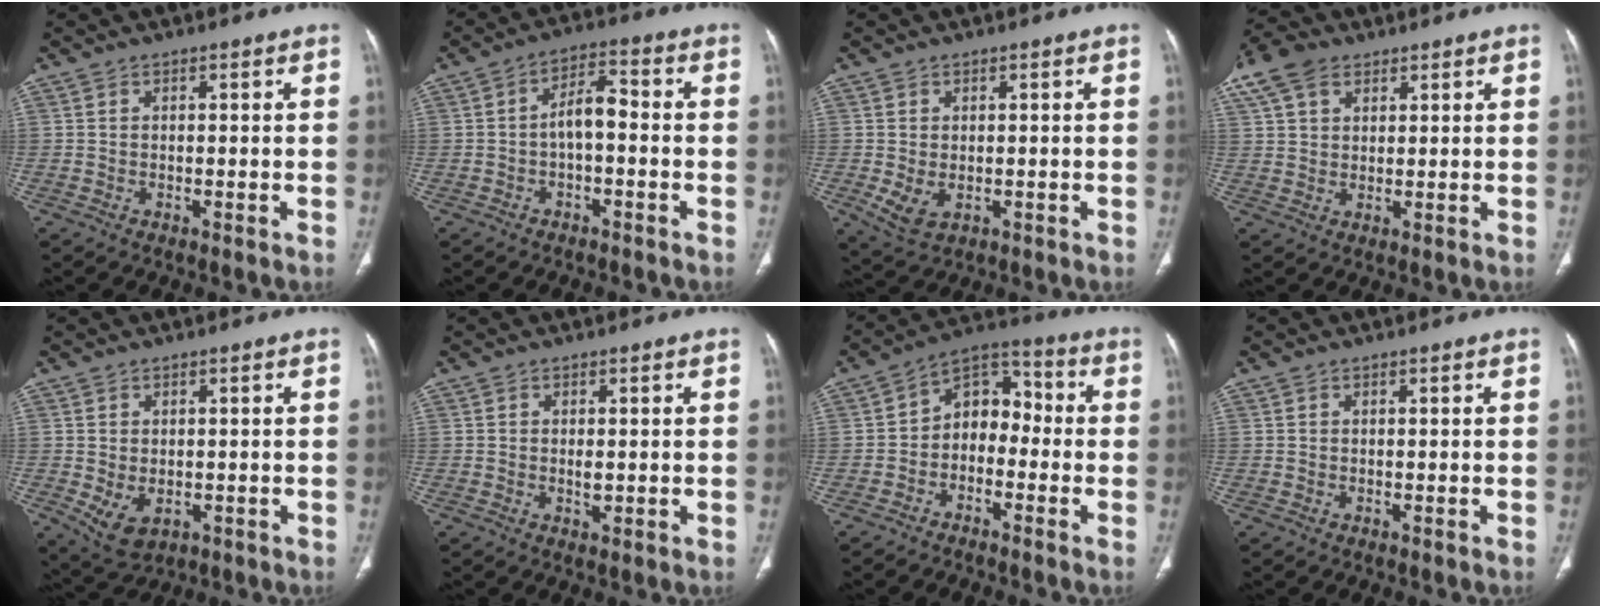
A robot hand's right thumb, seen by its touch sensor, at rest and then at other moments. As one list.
[{"total": 5.4, "force": [-1.0, 2.6, 4.6], "torque": [-0.075, 0.032, -0.024]}, {"total": 4.3, "force": [-0.6, 2.9, 3.1], "torque": [-0.062, -0.012, 0.003]}, {"total": 11.0, "force": [6.0, 7.2, 5.8], "torque": [-0.123, 0.018, 0.116]}, {"total": 5.5, "force": [-1.0, 3.8, 3.9], "torque": [-0.065, -0.010, 0.002]}, {"total": 1.5, "force": [0.1, 0.6, 1.3], "torque": [-0.025, -0.005, 0.003]}, {"total": 9.1, "force": [-2.1, 6.7, 5.8], "torque": [-0.060, 0.048, -0.054]}, {"total": 0.0}]